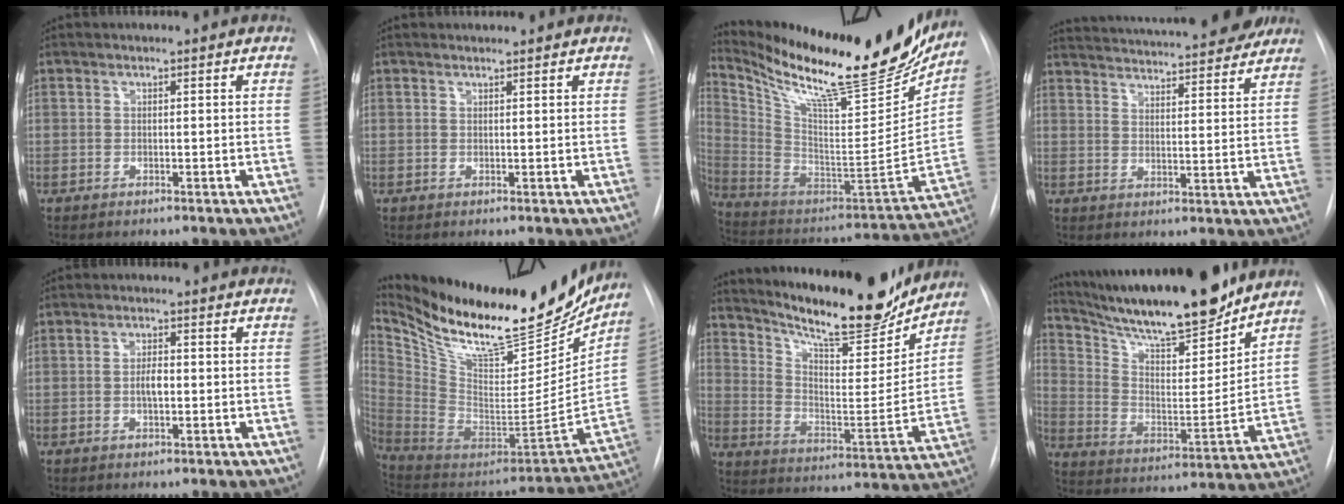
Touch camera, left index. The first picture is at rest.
{"total": 1.5, "force": [1.5, 0.0, 0.1], "torque": [-0.007, 0.008, 0.026]}
{"total": 30.0, "force": [24.8, 4.6, 16.3], "torque": [-0.285, -0.066, 0.373]}
{"total": 24.8, "force": [22.8, 3.1, 9.3], "torque": [-0.158, -0.012, 0.299]}
{"total": 2.5, "force": [-0.2, 0.9, 2.3], "torque": [-0.043, 0.002, -0.002]}
{"total": 30.4, "force": [25.4, 7.2, 15.1], "torque": [-0.267, -0.052, 0.390]}
{"total": 21.5, "force": [19.0, 3.8, 9.4], "torque": [-0.158, -0.035, 0.283]}
{"total": 22.1, "force": [19.2, 2.9, 10.6], "torque": [-0.188, -0.013, 0.309]}